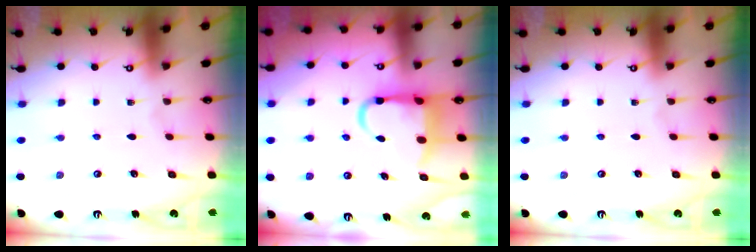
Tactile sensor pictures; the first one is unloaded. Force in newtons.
{"total": 9.6, "press": 9.5, "slide": 1.4}
{"total": 0.0}